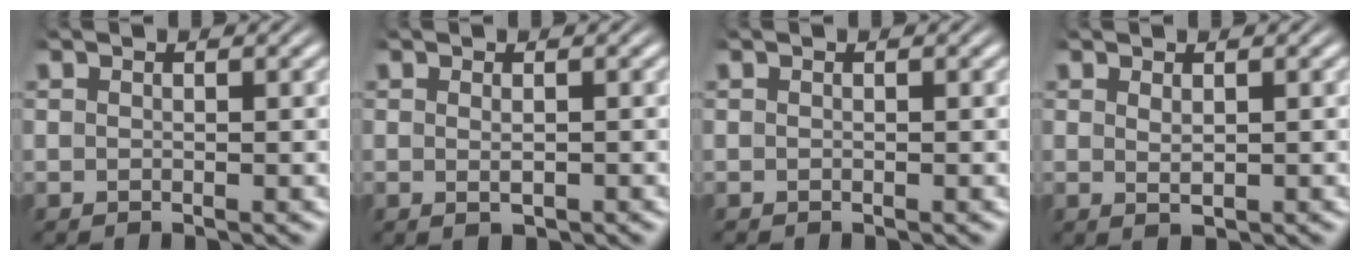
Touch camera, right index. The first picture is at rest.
{"total": 1.2, "force": [-0.5, 0.2, 1.0], "torque": [-0.016, -0.009, -0.001]}
{"total": 0.0}
{"total": 1.0, "force": [0.1, -0.1, 1.0], "torque": [-0.015, -0.010, 0.013]}